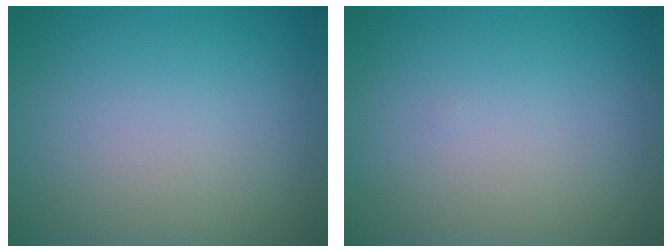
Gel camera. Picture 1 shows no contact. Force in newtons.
{"total": 0.0}